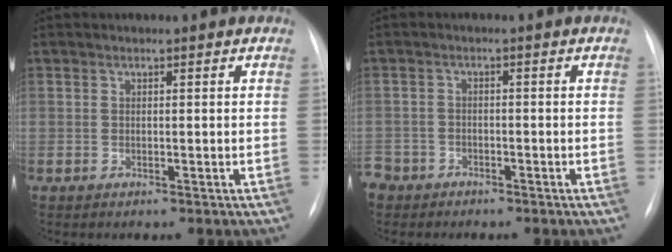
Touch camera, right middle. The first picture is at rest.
{"total": 5.5, "force": [-4.2, 3.5, 0.2], "torque": [-0.011, 0.002, -0.081]}